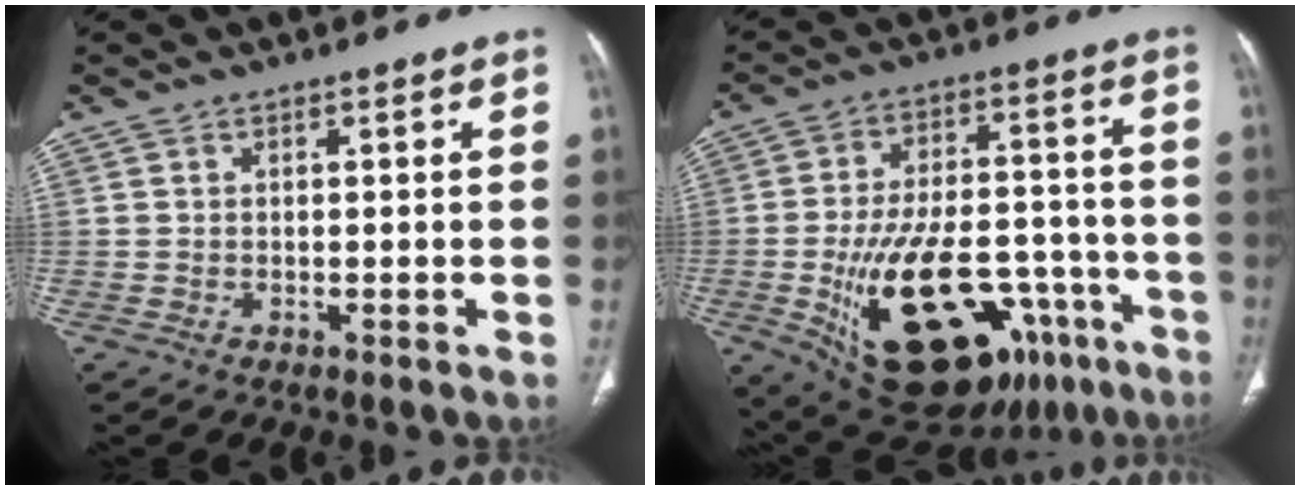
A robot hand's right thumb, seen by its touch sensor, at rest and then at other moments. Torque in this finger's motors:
{"motor_torque": [4.06, 0.95, 2.12, -0.65, 0.63]}